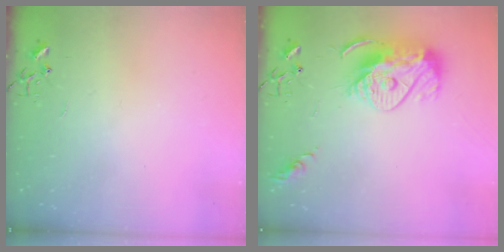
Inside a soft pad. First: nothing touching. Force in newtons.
{"total": 14.0, "press": 13.9, "slide": 1.4}